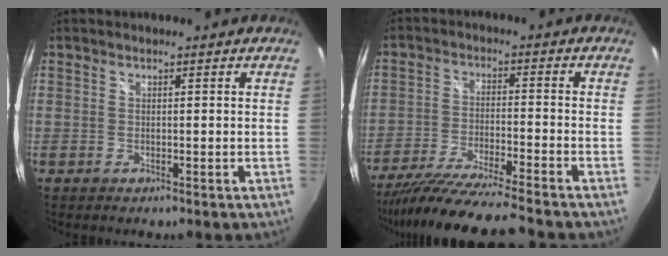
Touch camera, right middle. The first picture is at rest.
{"total": 14.8, "force": [-13.2, -0.8, 6.6], "torque": [-0.139, -0.035, -0.228]}